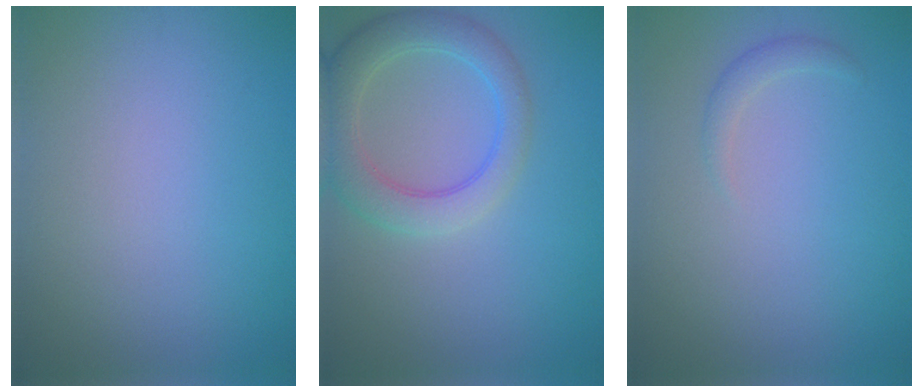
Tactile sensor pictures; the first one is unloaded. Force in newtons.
{"total": 4.7, "press": 4.7, "slide": 0.4}
{"total": 1.1, "press": 1.1, "slide": 0.0}